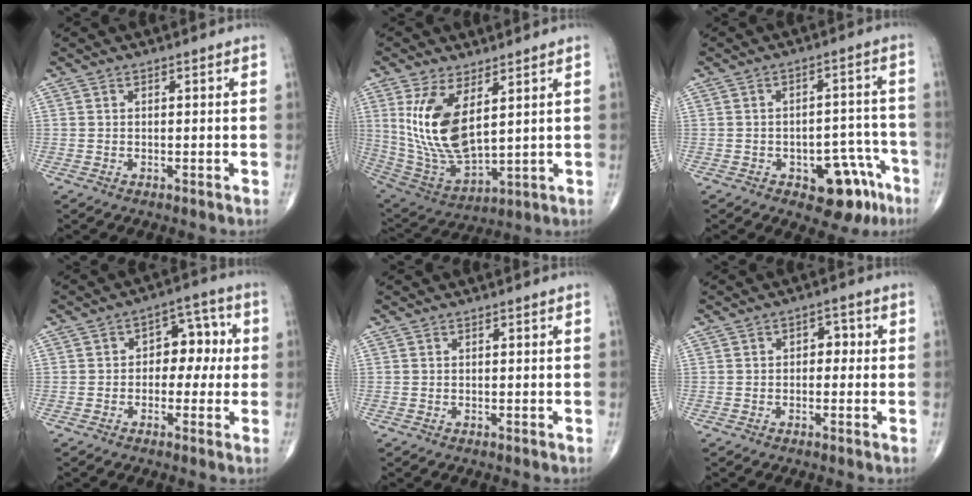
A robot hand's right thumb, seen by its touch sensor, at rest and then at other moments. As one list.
[{"total": 15.2, "force": [4.6, 7.0, 12.7], "torque": [-0.245, -0.029, 0.113]}, {"total": 10.5, "force": [-5.4, 5.5, 7.1], "torque": [-0.051, 0.044, -0.064]}, {"total": 7.8, "force": [0.2, 5.3, 5.7], "torque": [-0.033, 0.029, -0.006]}, {"total": 0.0}, {"total": 3.0, "force": [0.0, 2.1, 2.2], "torque": [-0.008, 0.010, -0.008]}]